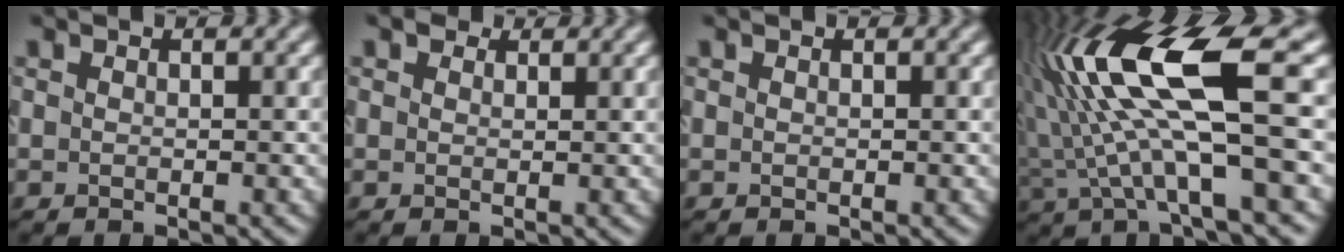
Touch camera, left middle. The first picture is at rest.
{"total": 1.2, "force": [0.9, 0.7, 0.2], "torque": [-0.003, 0.002, 0.006]}
{"total": 0.0}
{"total": 12.4, "force": [2.8, 3.3, 11.6], "torque": [-0.235, 0.008, 0.054]}